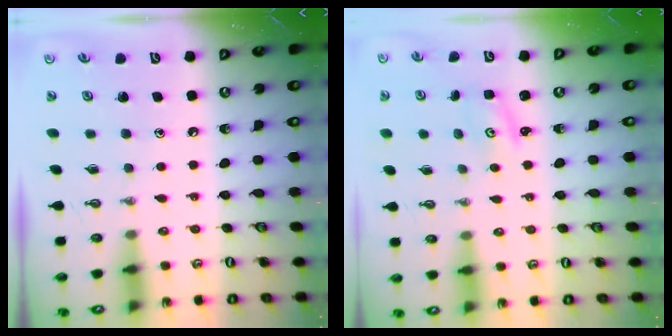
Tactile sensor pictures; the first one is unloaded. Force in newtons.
{"total": 1.6, "press": 1.6, "slide": 0.3}